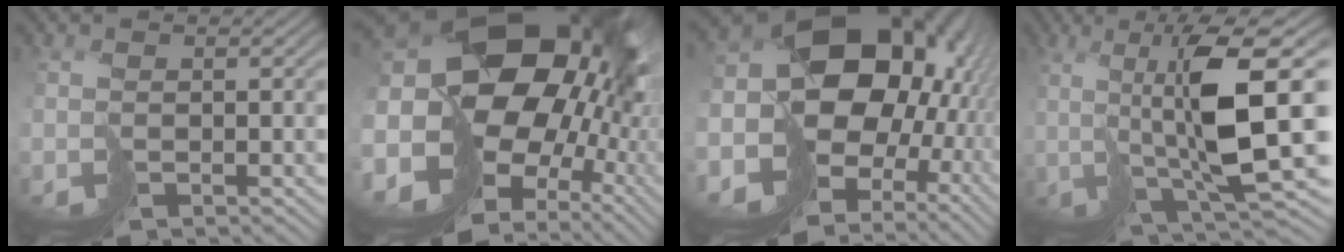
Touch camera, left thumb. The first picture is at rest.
{"total": 21.5, "force": [3.6, 15.3, 14.6], "torque": [-0.319, -0.019, 0.090]}
{"total": 20.6, "force": [2.7, 16.2, 12.5], "torque": [-0.280, -0.012, 0.070]}
{"total": 11.7, "force": [2.4, 2.0, 11.2], "torque": [-0.195, 0.007, 0.056]}